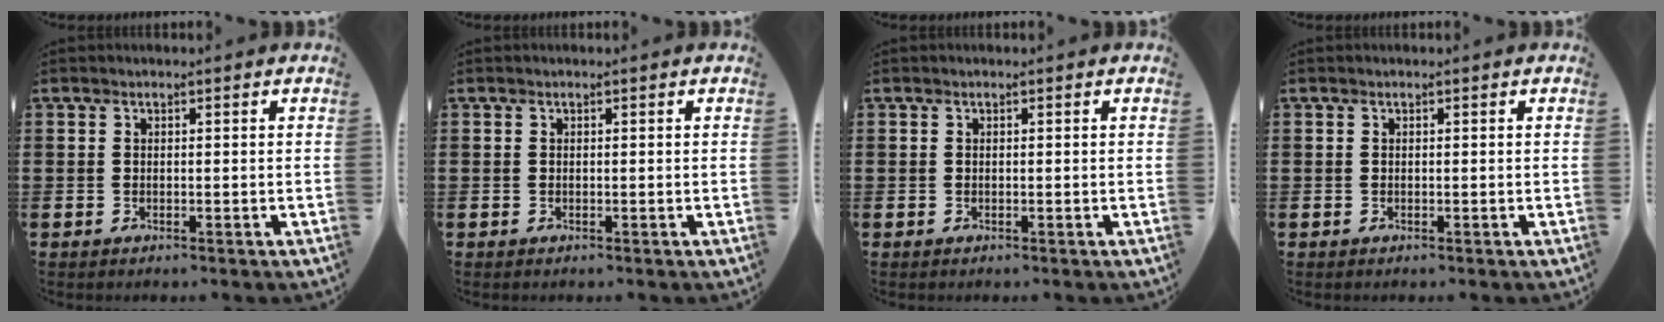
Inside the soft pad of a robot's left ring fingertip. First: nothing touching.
{"total": 0.0}
{"total": 0.0}
{"total": 0.0}